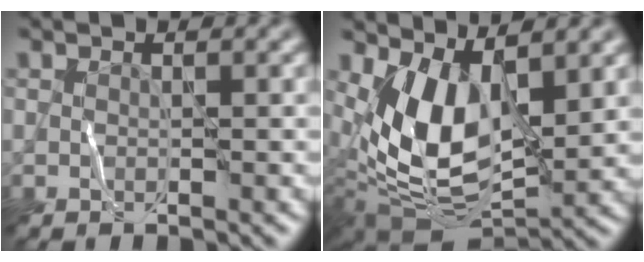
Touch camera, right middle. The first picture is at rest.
{"total": 8.4, "force": [1.8, 4.3, 7.0], "torque": [-0.154, -0.010, 0.045]}